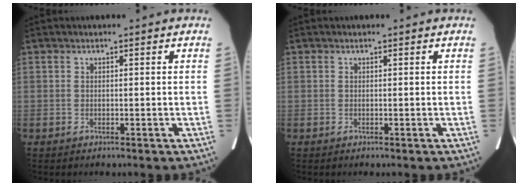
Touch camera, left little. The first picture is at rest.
{"total": 0.0}